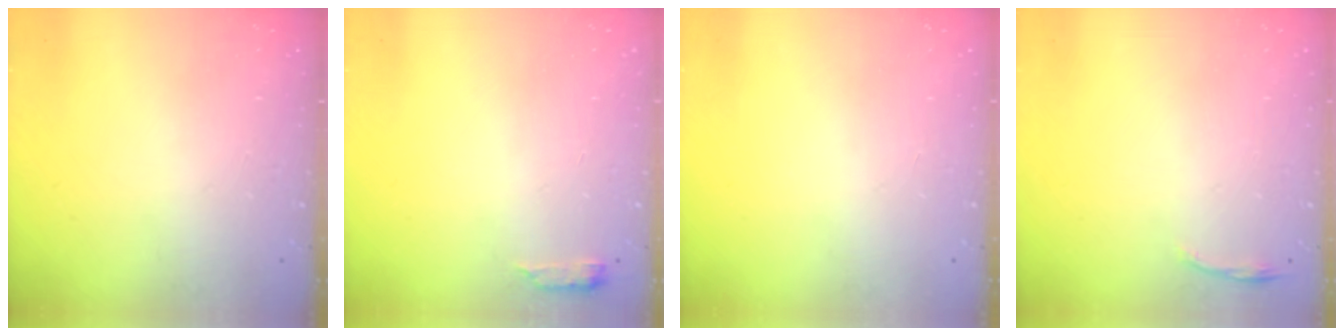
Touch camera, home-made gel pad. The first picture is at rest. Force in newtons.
{"total": 2.6, "press": 2.6, "slide": 0.5}
{"total": 0.0}
{"total": 3.6, "press": 3.5, "slide": 0.7}